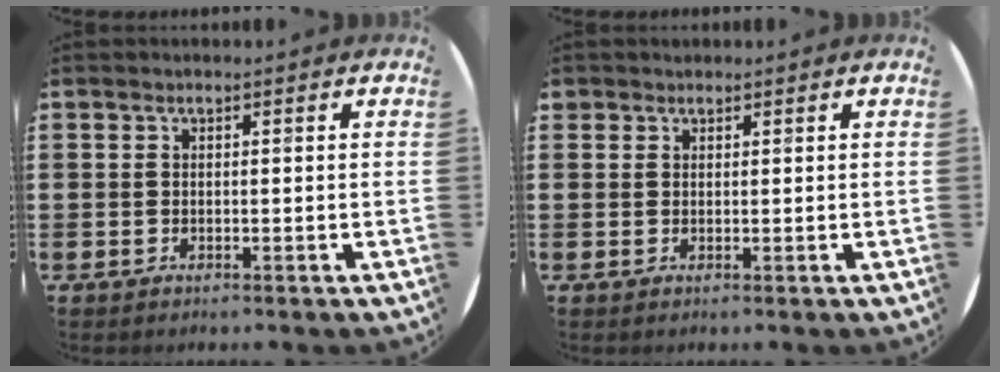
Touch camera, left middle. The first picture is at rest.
{"total": 0.9, "force": [0.8, 0.4, -0.1], "torque": [-0.001, 0.002, 0.016]}